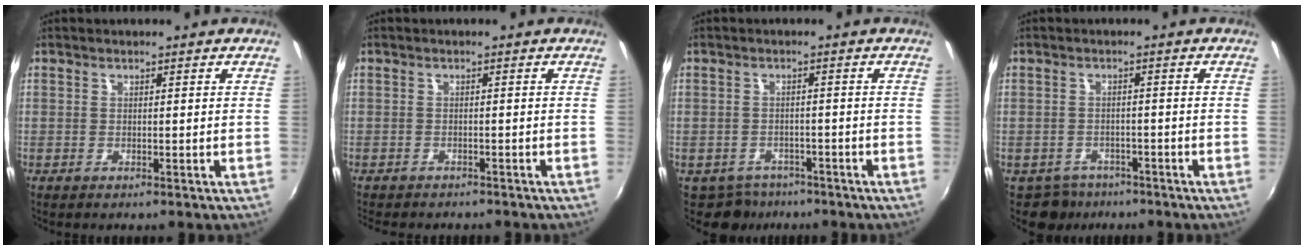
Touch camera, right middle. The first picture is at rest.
{"total": 4.4, "force": [-3.9, 1.3, 1.4], "torque": [-0.038, -0.017, -0.059]}
{"total": 4.9, "force": [-3.8, 3.1, 0.4], "torque": [-0.019, 0.000, -0.057]}
{"total": 4.5, "force": [-3.4, 2.9, 0.1], "torque": [-0.016, 0.002, -0.054]}